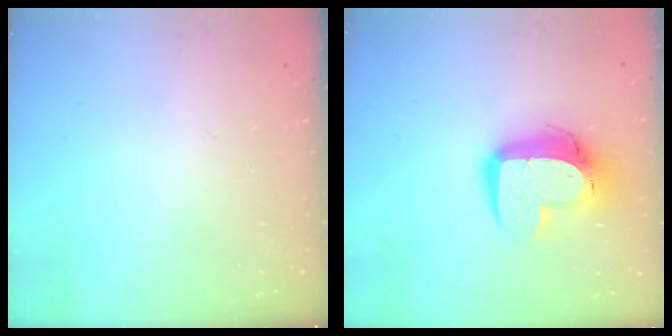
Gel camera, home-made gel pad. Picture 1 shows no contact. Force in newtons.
{"total": 12.9, "press": 12.9, "slide": 1.1}